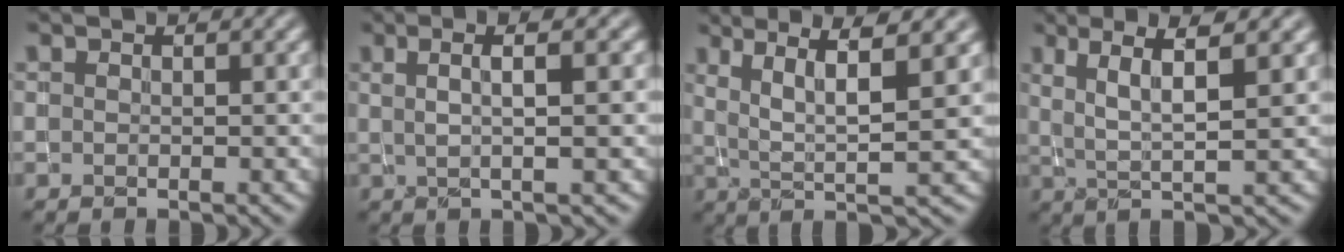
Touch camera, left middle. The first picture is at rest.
{"total": 4.1, "force": [1.2, 0.9, 3.8], "torque": [-0.056, 0.002, 0.011]}
{"total": 6.0, "force": [2.3, 1.0, 5.5], "torque": [-0.091, 0.002, 0.045]}
{"total": 4.8, "force": [1.6, 0.6, 4.5], "torque": [-0.084, -0.001, 0.033]}